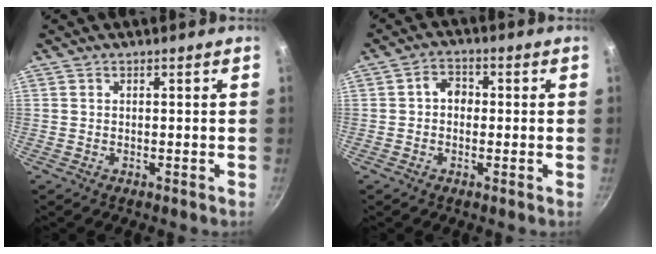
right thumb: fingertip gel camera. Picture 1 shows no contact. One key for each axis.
{"total": 3.6, "fx": -0.1, "fy": 2.9, "fz": 2.2, "tx": -0.020, "ty": 0.010, "tz": -0.009}